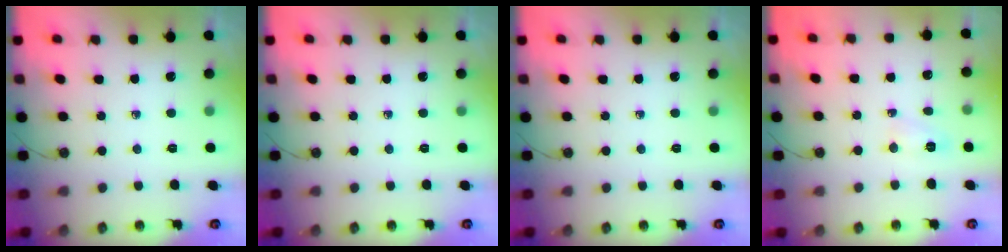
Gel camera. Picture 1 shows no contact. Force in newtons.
{"total": 0.0}
{"total": 0.0}
{"total": 3.5, "press": 3.5, "slide": 0.6}